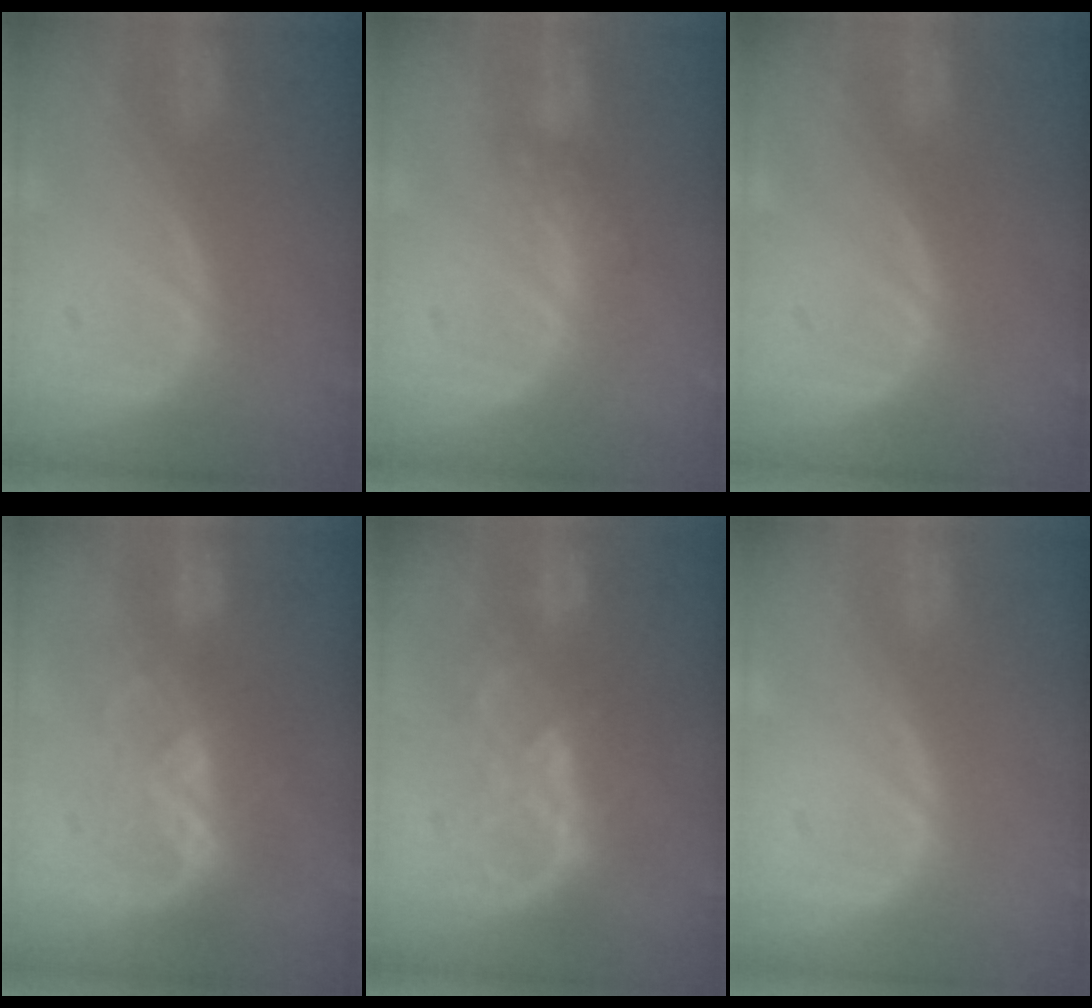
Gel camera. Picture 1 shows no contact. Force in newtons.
{"total": 4.2, "press": 4.1, "slide": 0.7}
{"total": 0.0}
{"total": 6.8, "press": 6.0, "slide": 3.3}
{"total": 6.4, "press": 6.4, "slide": 0.8}
{"total": 0.0}